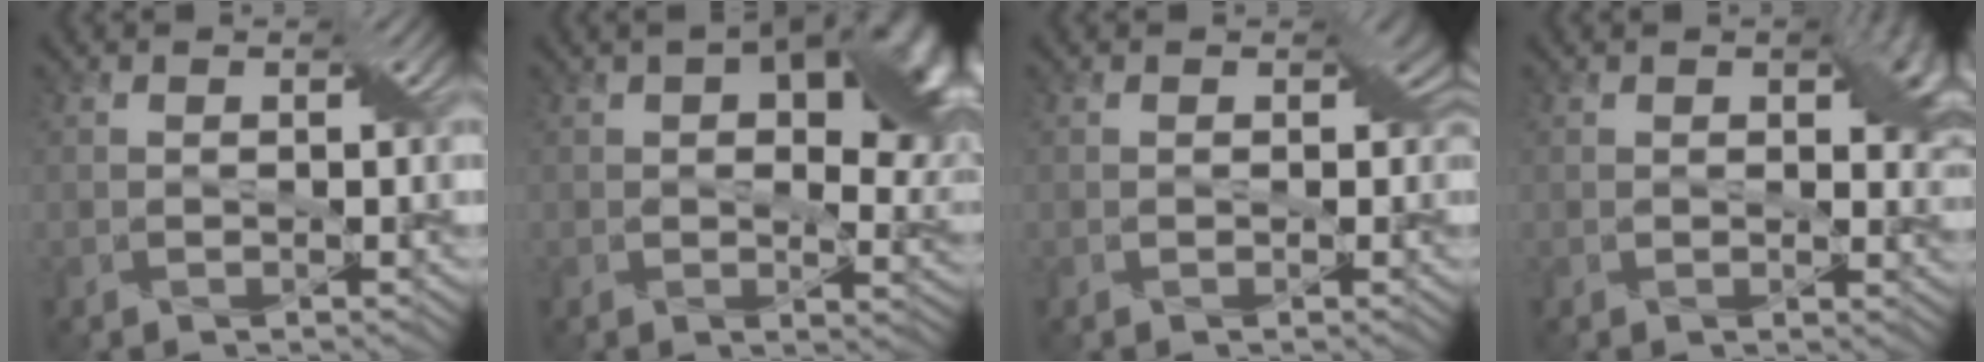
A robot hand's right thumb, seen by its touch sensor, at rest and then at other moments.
{"total": 13.8, "force": [4.9, 7.9, 10.2], "torque": [-0.121, 0.004, 0.077]}
{"total": 1.6, "force": [0.5, 1.3, 0.8], "torque": [-0.009, -0.002, 0.005]}
{"total": 4.9, "force": [1.7, 2.4, 4.0], "torque": [-0.051, -0.003, 0.026]}